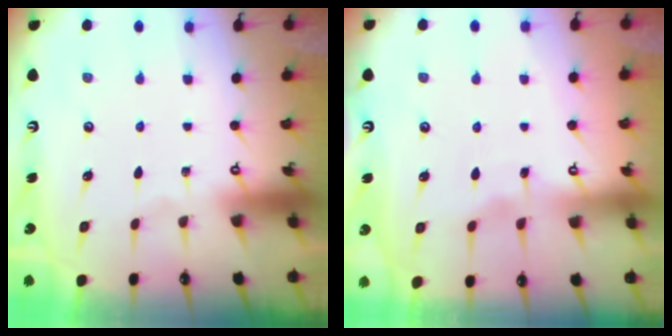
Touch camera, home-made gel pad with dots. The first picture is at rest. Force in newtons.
{"total": 2.6, "press": 2.6, "slide": 0.3}